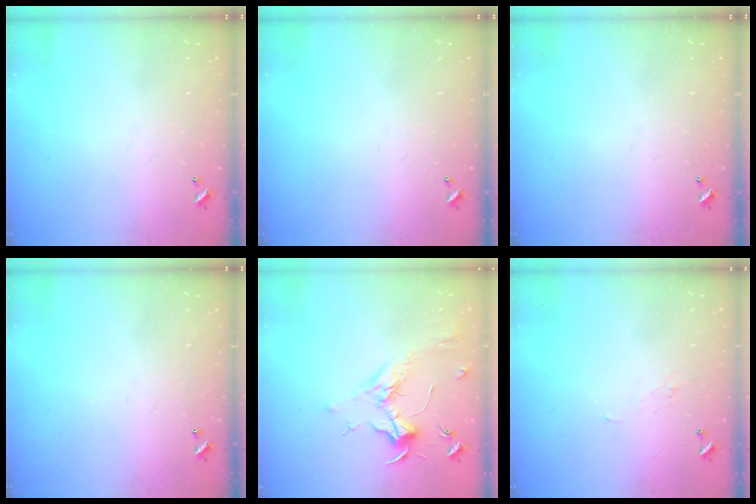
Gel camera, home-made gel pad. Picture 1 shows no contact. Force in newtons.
{"total": 0.0}
{"total": 0.0}
{"total": 0.0}
{"total": 1.8, "press": 1.6, "slide": 0.6}
{"total": 2.0, "press": 1.9, "slide": 0.5}